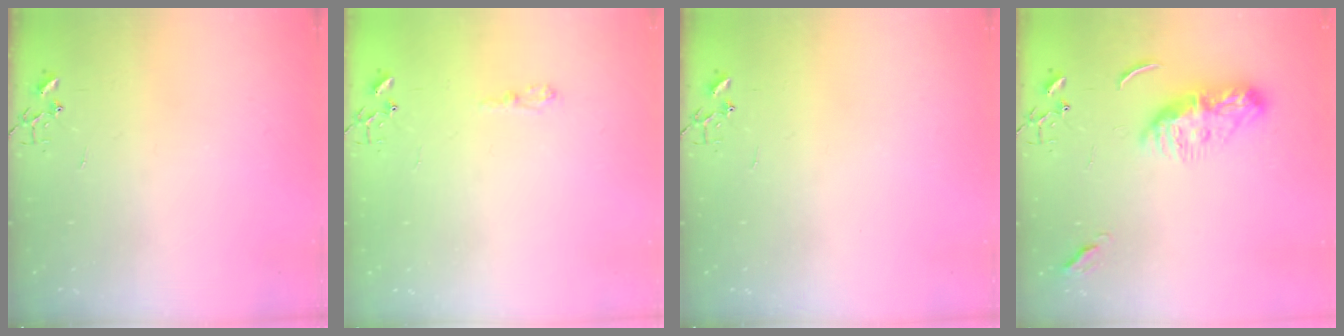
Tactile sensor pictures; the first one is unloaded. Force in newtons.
{"total": 6.0, "press": 6.0, "slide": 0.7}
{"total": 0.0}
{"total": 10.4, "press": 10.3, "slide": 0.7}